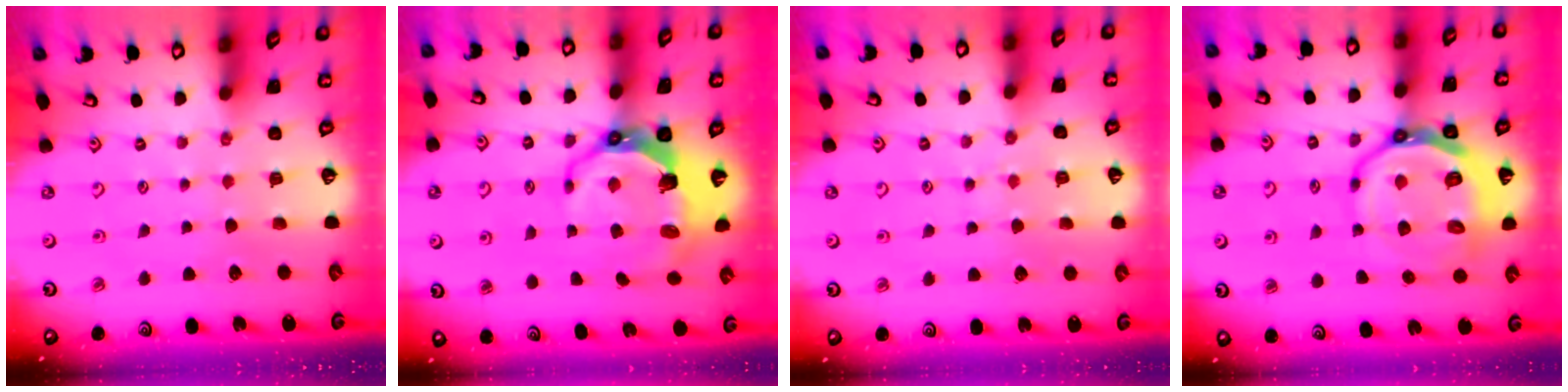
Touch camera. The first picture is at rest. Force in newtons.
{"total": 9.3, "press": 7.9, "slide": 5.0}
{"total": 6.2, "press": 6.1, "slide": 0.8}
{"total": 16.4, "press": 15.9, "slide": 3.8}